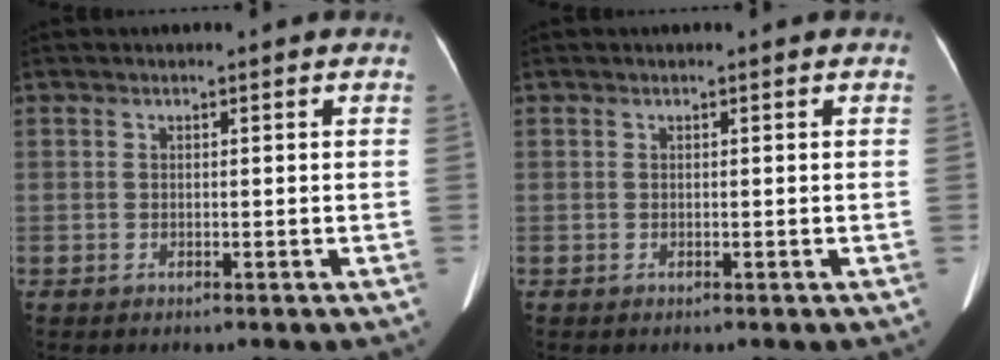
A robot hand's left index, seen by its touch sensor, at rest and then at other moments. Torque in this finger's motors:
{"motor_torque": [0.01, 0.00, 0.00, 0.00]}